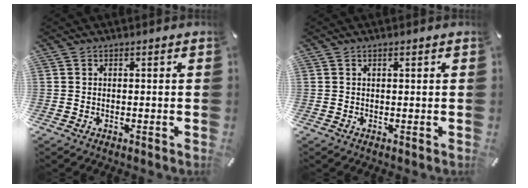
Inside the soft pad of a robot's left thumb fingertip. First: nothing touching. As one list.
[{"total": 0.6, "force": [0.3, 0.1, 0.5], "torque": [-0.009, 0.002, 0.005]}]